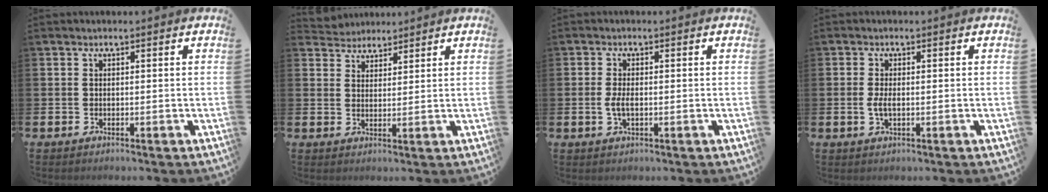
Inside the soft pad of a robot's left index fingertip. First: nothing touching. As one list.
[{"total": 3.4, "force": [3.1, 1.3, -0.7], "torque": [0.000, -0.013, 0.055]}, {"total": 2.3, "force": [-0.2, 1.0, 2.1], "torque": [-0.037, 0.001, -0.005]}, {"total": 1.9, "force": [-0.1, 0.8, 1.8], "torque": [-0.031, 0.001, -0.005]}]